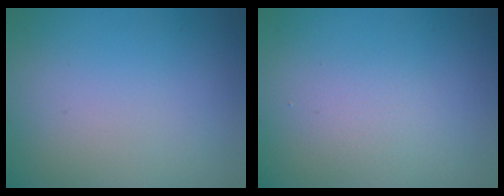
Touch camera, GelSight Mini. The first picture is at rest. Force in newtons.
{"total": 1.4, "press": 1.4, "slide": 0.1}